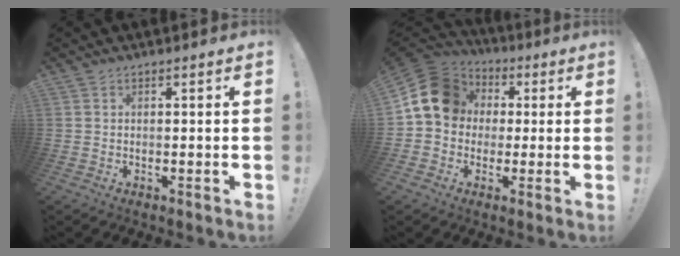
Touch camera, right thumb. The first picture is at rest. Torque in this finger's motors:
{"motor_torque": [1.36, 1.19, 0.67, -0.57, 0.32]}